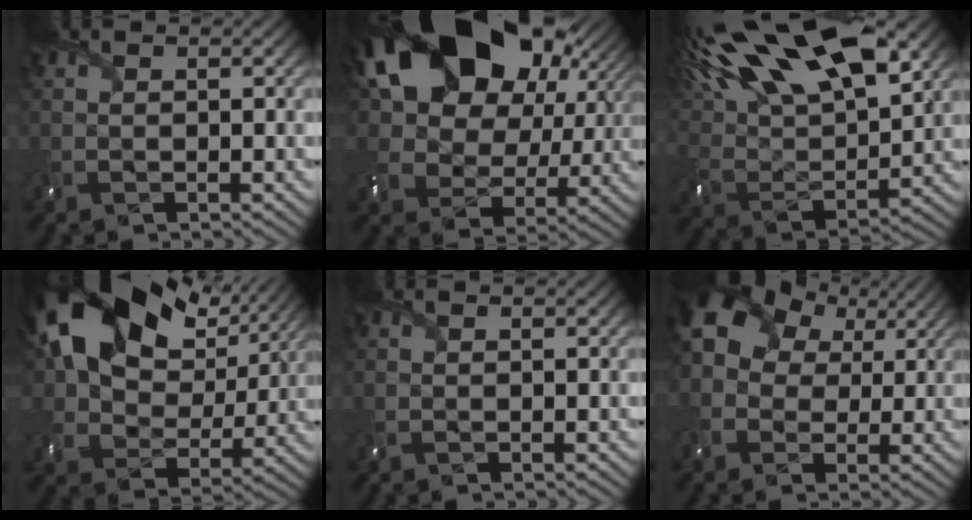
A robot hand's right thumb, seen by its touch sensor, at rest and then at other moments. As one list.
[{"total": 19.4, "force": [7.5, 13.5, 11.8], "torque": [-0.216, 0.026, 0.138]}, {"total": 20.2, "force": [11.6, 7.9, 14.5], "torque": [-0.300, 0.044, 0.180]}, {"total": 19.1, "force": [8.7, 12.6, 11.3], "torque": [-0.222, 0.028, 0.150]}, {"total": 0.0}, {"total": 12.7, "force": [3.2, 10.1, 7.1], "torque": [-0.181, 0.030, 0.040]}]